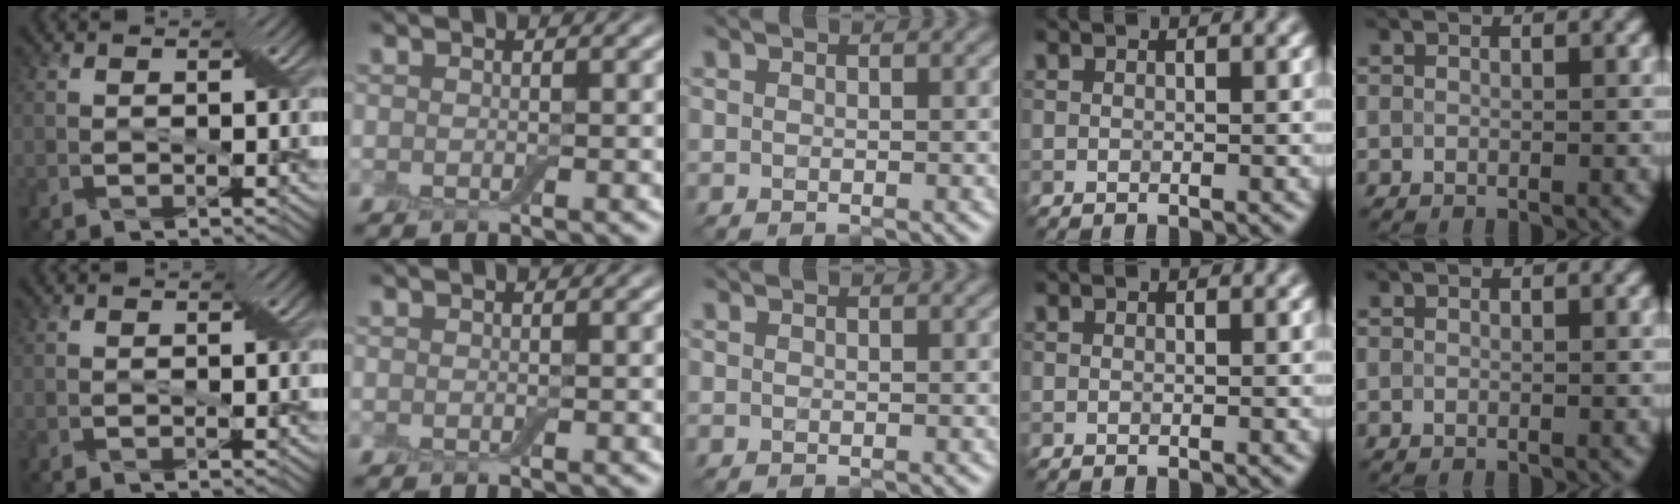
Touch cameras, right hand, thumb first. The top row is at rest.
{}